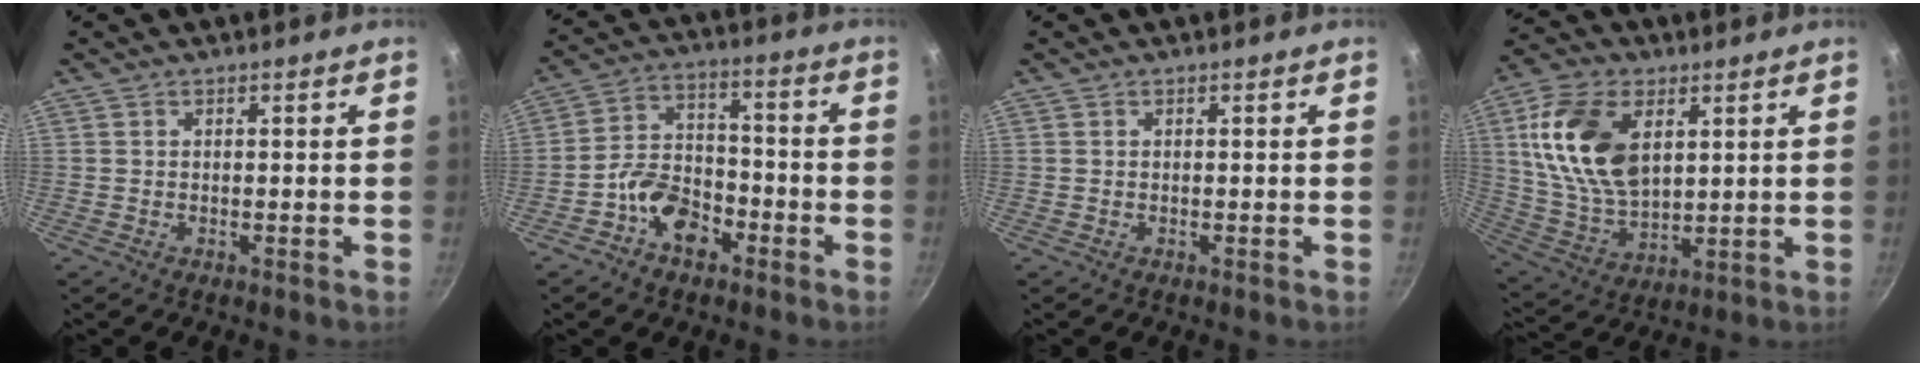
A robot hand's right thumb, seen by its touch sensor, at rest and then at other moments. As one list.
[{"total": 9.9, "force": [-5.2, 6.2, 5.7], "torque": [-0.074, 0.049, -0.102]}, {"total": 0.0}, {"total": 17.5, "force": [5.1, 10.6, 13.0], "torque": [-0.231, -0.012, 0.106]}]